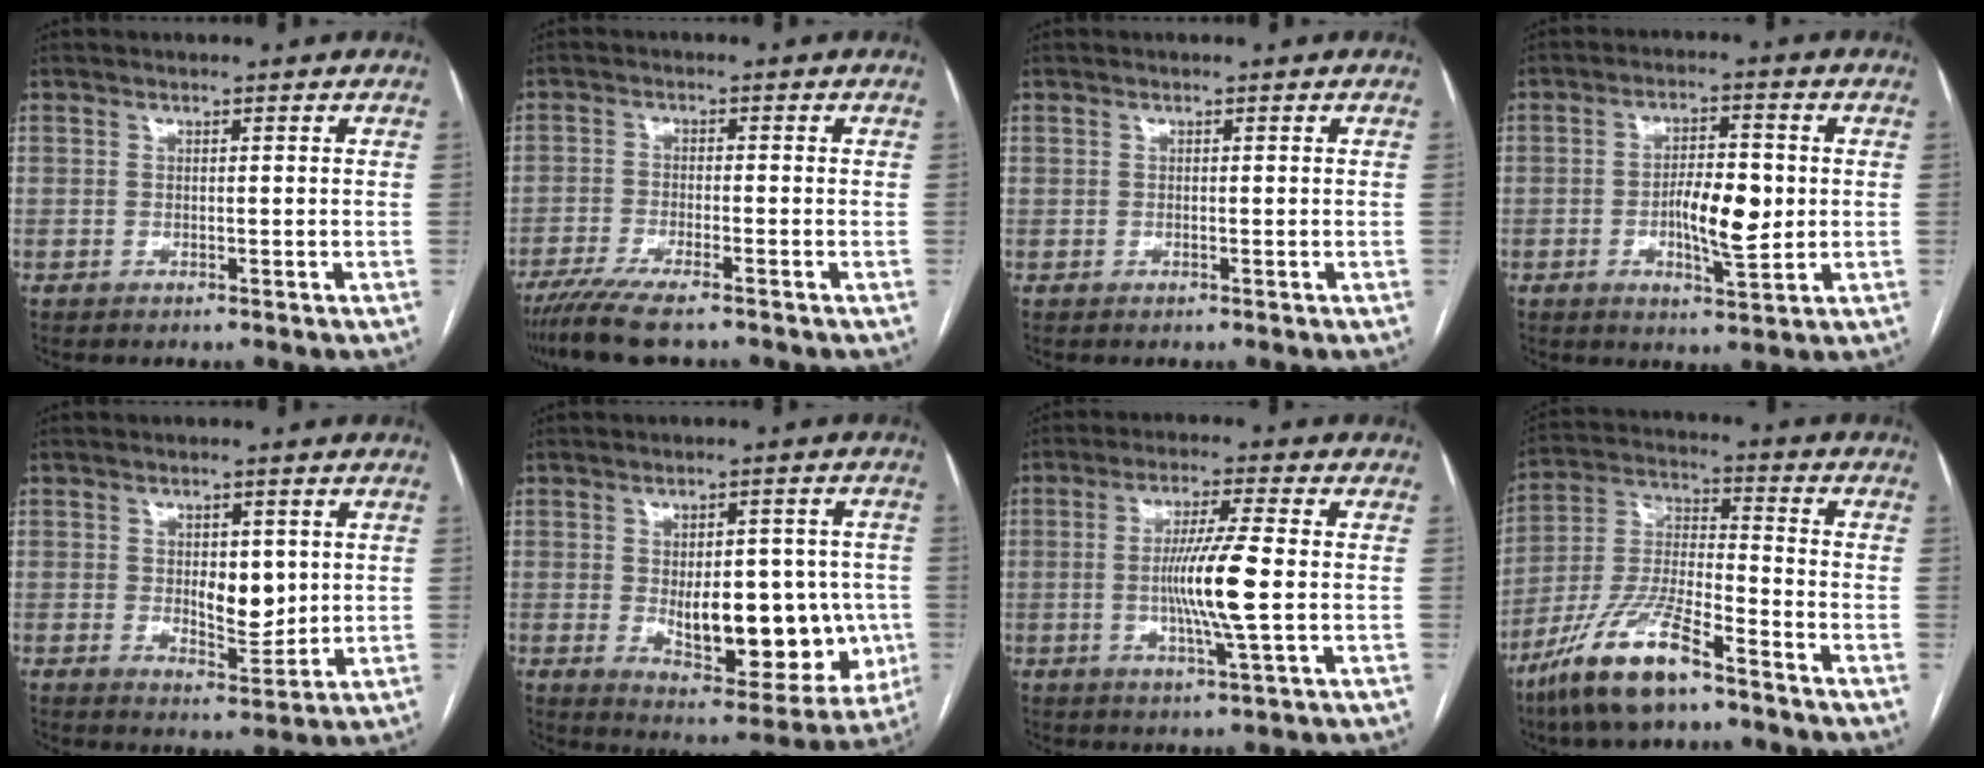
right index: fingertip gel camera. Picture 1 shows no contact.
{"total": 8.7, "force": [-6.9, 0.9, 5.2], "torque": [-0.085, -0.021, -0.115]}
{"total": 0.0}
{"total": 7.8, "force": [-0.7, 2.3, 7.4], "torque": [-0.130, 0.002, -0.012]}
{"total": 6.0, "force": [0.7, 3.0, 5.2], "torque": [-0.074, -0.005, 0.019]}
{"total": 15.9, "force": [-1.8, 7.4, 13.9], "torque": [-0.188, 0.001, 0.000]}
{"total": 9.1, "force": [-0.8, -0.4, 9.1], "torque": [-0.170, -0.006, -0.018]}
{"total": 14.0, "force": [-9.5, 2.6, 10.0], "torque": [-0.213, -0.019, -0.180]}